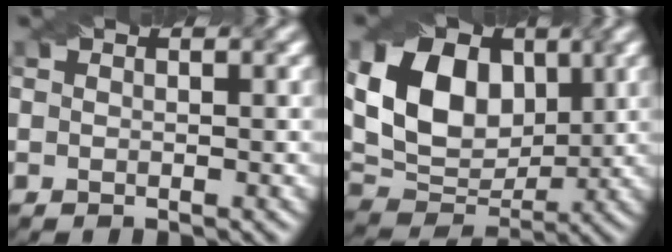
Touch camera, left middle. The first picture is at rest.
{"total": 11.5, "force": [2.8, 7.9, 7.9], "torque": [-0.160, 0.016, 0.040]}